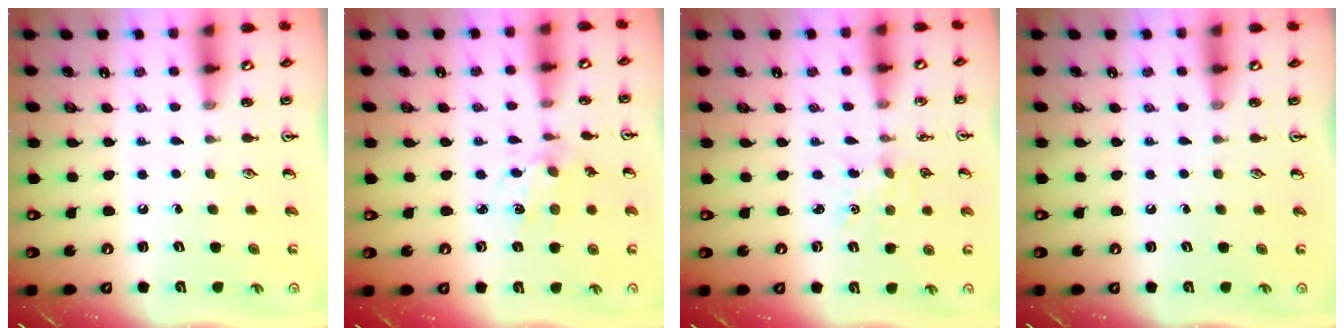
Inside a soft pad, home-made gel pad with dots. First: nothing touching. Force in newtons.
{"total": 3.0, "press": 2.9, "slide": 0.6}
{"total": 2.1, "press": 2.1, "slide": 0.3}
{"total": 0.0}